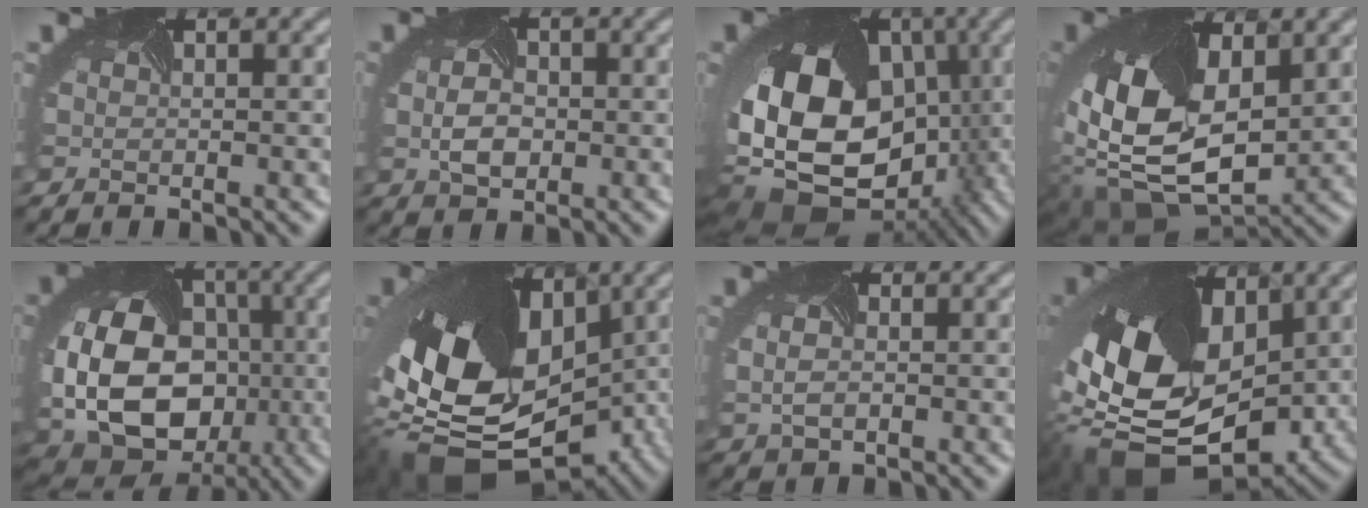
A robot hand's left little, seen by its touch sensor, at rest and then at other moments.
{"total": 2.4, "force": [-0.2, 1.9, 1.5], "torque": [-0.046, 0.000, -0.005]}
{"total": 16.7, "force": [-3.4, 12.3, 10.7], "torque": [-0.212, -0.032, -0.036]}
{"total": 14.0, "force": [1.1, 9.0, 10.7], "torque": [-0.242, -0.037, 0.038]}
{"total": 14.3, "force": [-2.1, 11.2, 8.7], "torque": [-0.172, -0.033, -0.028]}
{"total": 17.1, "force": [-3.9, 11.8, 11.7], "torque": [-0.242, -0.040, -0.039]}
{"total": 2.4, "force": [0.2, 1.9, 1.4], "torque": [-0.033, 0.006, 0.004]}
{"total": 15.3, "force": [-1.6, 10.4, 11.1], "torque": [-0.237, -0.030, -0.010]}